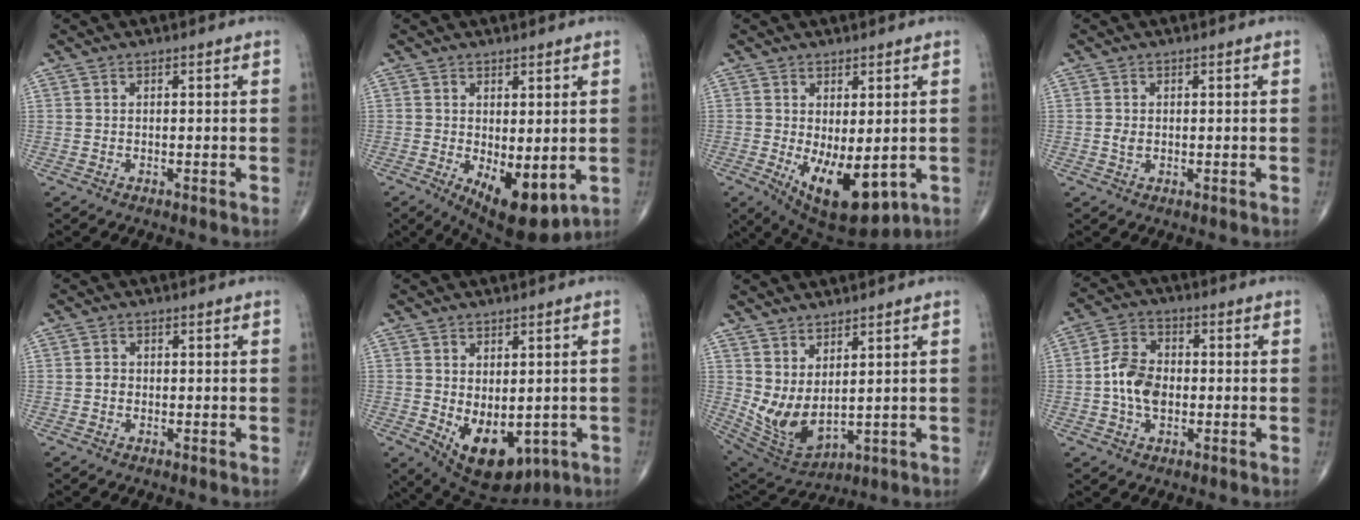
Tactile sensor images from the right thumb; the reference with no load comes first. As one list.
[{"total": 10.1, "force": [-2.1, 4.5, 8.7], "torque": [-0.118, -0.021, -0.015]}, {"total": 12.3, "force": [-2.7, 5.7, 10.6], "torque": [-0.155, -0.022, -0.016]}, {"total": 1.4, "force": [0.0, 1.0, 1.0], "torque": [-0.019, -0.002, 0.001]}, {"total": 1.2, "force": [-0.2, 1.1, 0.6], "torque": [-0.003, 0.004, -0.005]}, {"total": 12.2, "force": [-2.8, 7.2, 9.4], "torque": [-0.124, -0.007, -0.016]}, {"total": 10.2, "force": [2.5, 4.5, 8.8], "torque": [-0.172, -0.033, 0.071]}, {"total": 8.3, "force": [-0.9, 5.6, 6.1], "torque": [-0.104, 0.015, -0.023]}]